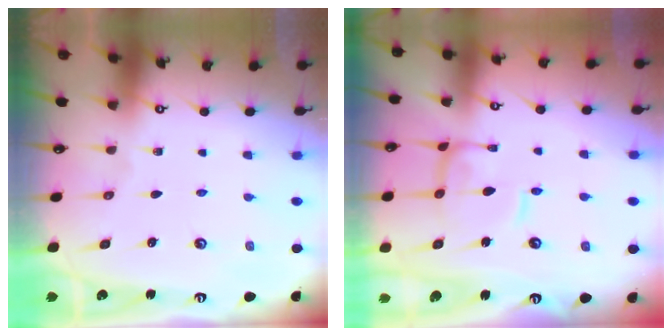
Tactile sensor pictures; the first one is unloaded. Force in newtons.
{"total": 2.8, "press": 2.7, "slide": 0.5}